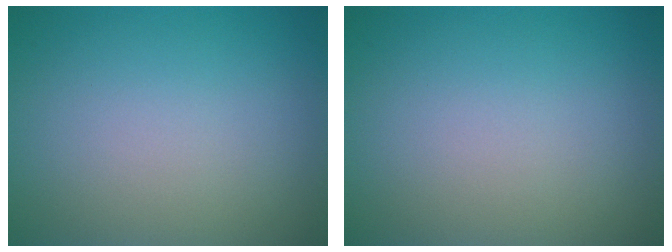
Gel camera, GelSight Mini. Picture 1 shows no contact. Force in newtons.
{"total": 0.0}